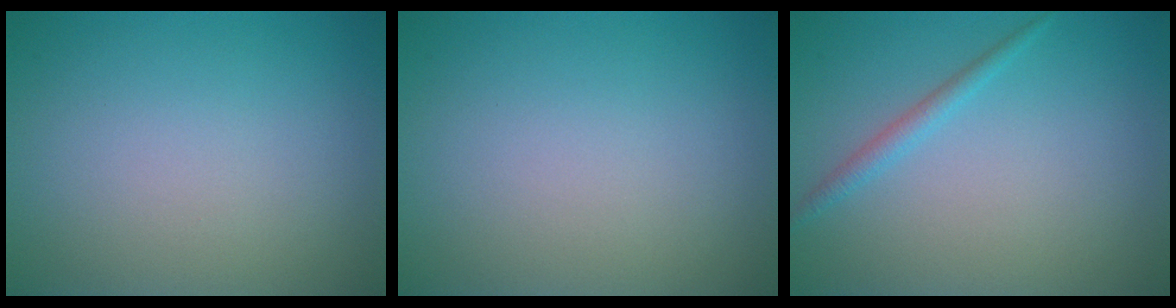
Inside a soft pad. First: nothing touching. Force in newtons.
{"total": 0.0}
{"total": 1.4, "press": 1.4, "slide": 0.0}